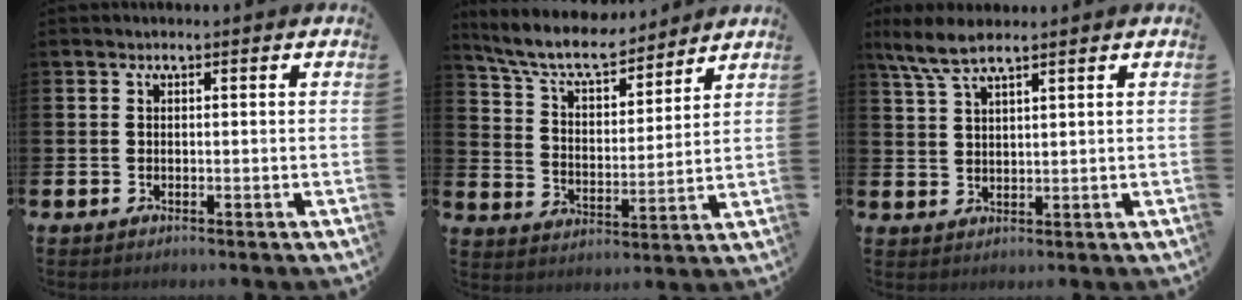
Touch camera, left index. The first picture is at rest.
{"total": 8.3, "force": [7.5, 2.2, 2.8], "torque": [-0.086, -0.044, 0.131]}
{"total": 5.6, "force": [4.5, 1.0, 3.1], "torque": [-0.070, -0.011, 0.082]}